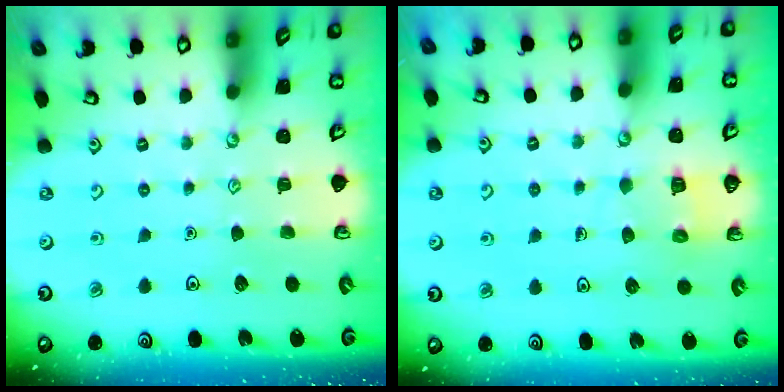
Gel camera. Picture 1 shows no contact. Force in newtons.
{"total": 5.9, "press": 5.9, "slide": 0.6}